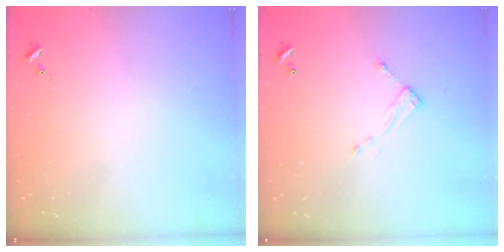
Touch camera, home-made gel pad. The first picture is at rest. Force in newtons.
{"total": 5.0, "press": 4.9, "slide": 0.2}